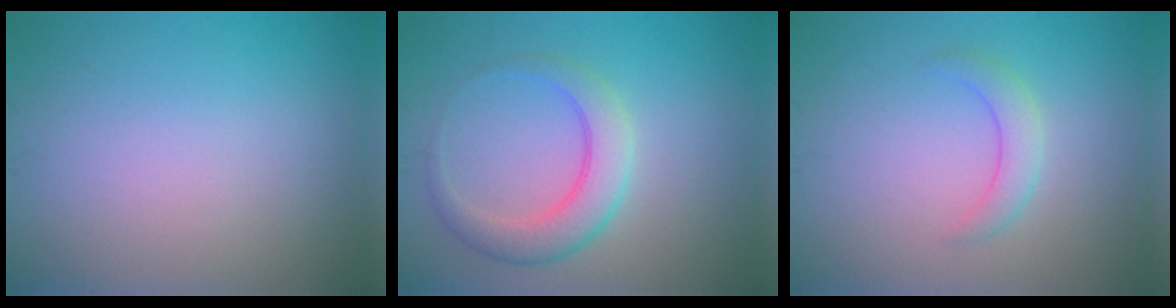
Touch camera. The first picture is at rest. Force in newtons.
{"total": 4.0, "press": 4.0, "slide": 0.1}
{"total": 2.0, "press": 2.0, "slide": 0.0}